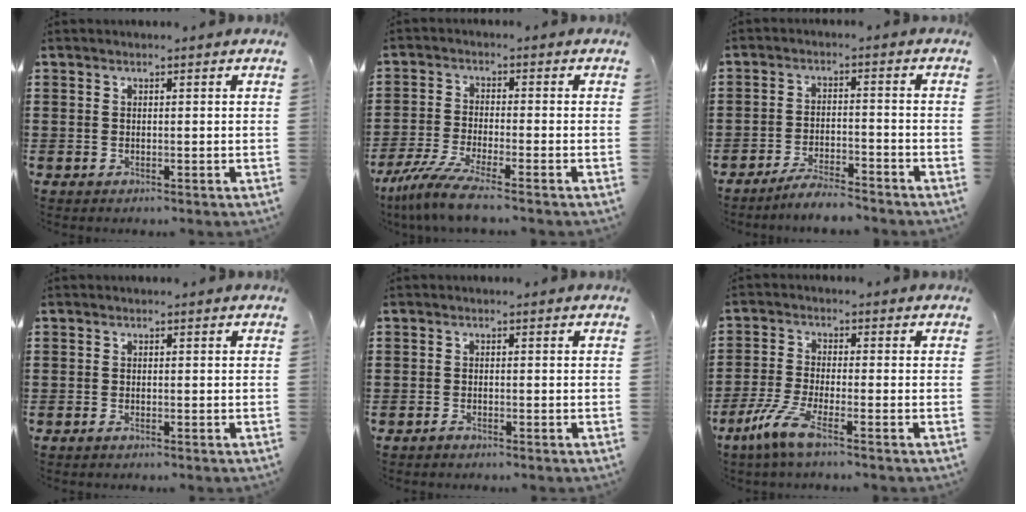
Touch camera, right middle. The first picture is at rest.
{"total": 6.3, "force": [-5.0, 0.0, 3.8], "torque": [-0.097, -0.025, -0.101]}
{"total": 4.7, "force": [-4.4, 0.1, 1.5], "torque": [-0.034, -0.003, -0.089]}
{"total": 0.5, "force": [-0.3, 0.1, 0.4], "torque": [-0.010, -0.004, -0.005]}
{"total": 0.8, "force": [-0.7, 0.1, 0.4], "torque": [-0.011, -0.005, -0.012]}
{"total": 5.9, "force": [-3.5, 0.6, 4.7], "torque": [-0.118, -0.020, -0.072]}